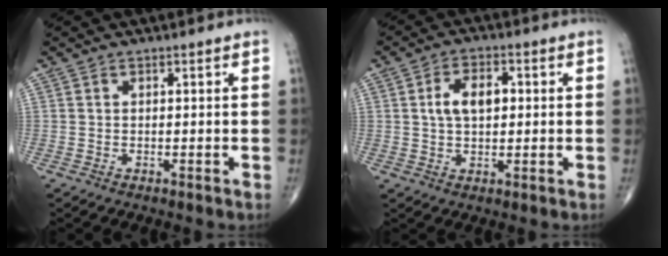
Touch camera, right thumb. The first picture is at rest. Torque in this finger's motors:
{"motor_torque": [-0.27, 0.43, 0.03, -0.03, 0.03]}